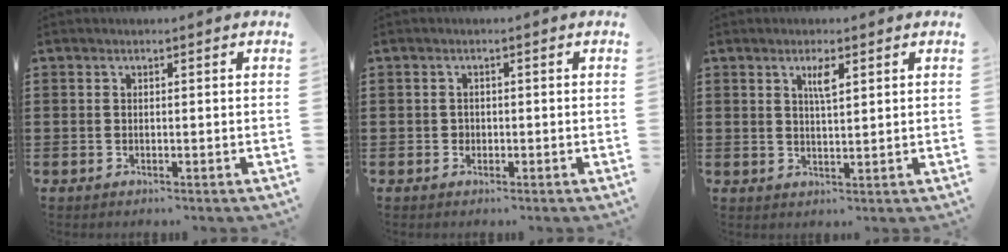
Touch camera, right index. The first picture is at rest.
{"total": 0.8, "force": [0.0, 0.8, 0.2], "torque": [-0.006, 0.004, -0.001]}
{"total": 2.8, "force": [1.3, 0.6, 2.4], "torque": [-0.043, 0.000, 0.020]}